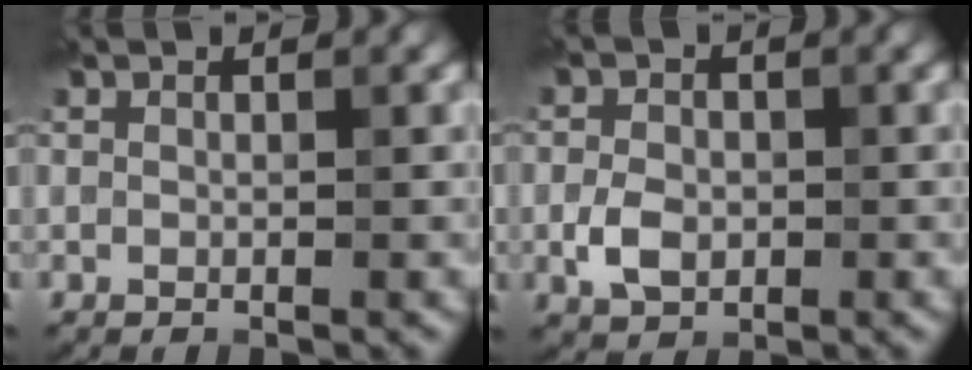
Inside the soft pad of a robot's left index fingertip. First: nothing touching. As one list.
[{"total": 2.9, "force": [-0.6, 2.2, 1.9], "torque": [-0.036, -0.002, -0.016]}]